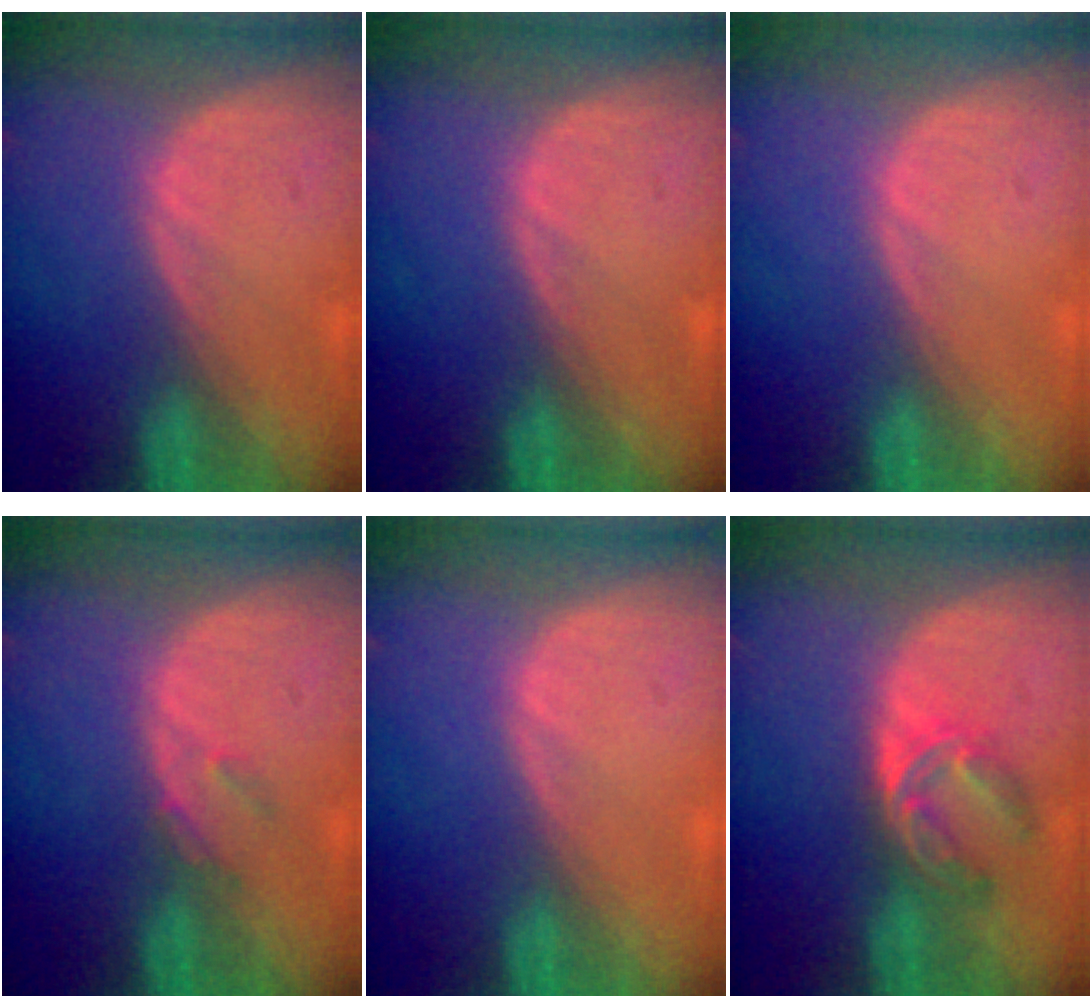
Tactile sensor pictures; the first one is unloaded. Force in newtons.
{"total": 0.0}
{"total": 0.0}
{"total": 1.6, "press": 1.6, "slide": 0.2}
{"total": 0.0}
{"total": 6.0, "press": 5.0, "slide": 3.3}